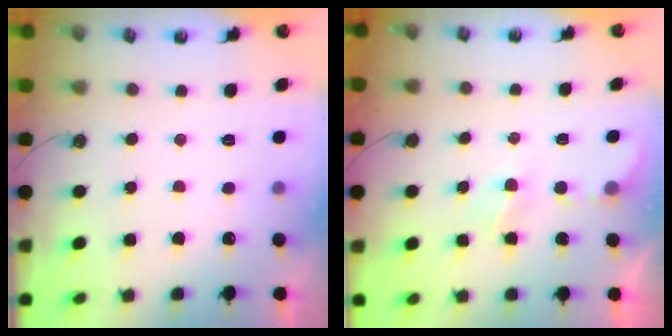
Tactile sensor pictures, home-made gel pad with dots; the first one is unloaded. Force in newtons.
{"total": 3.1, "press": 3.0, "slide": 0.4}